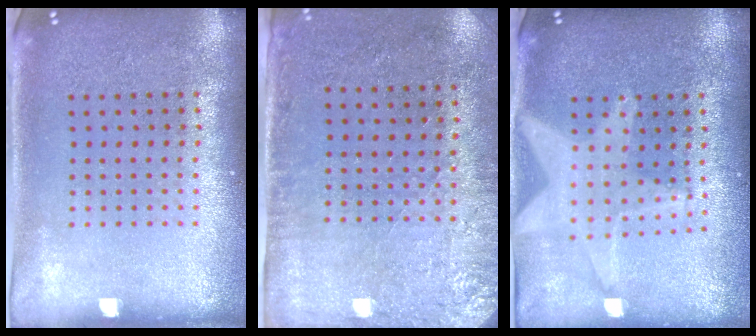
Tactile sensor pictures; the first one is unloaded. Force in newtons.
{"total": 2.7, "press": 2.3, "slide": 1.5}
{"total": 1.9, "press": 1.6, "slide": 1.0}